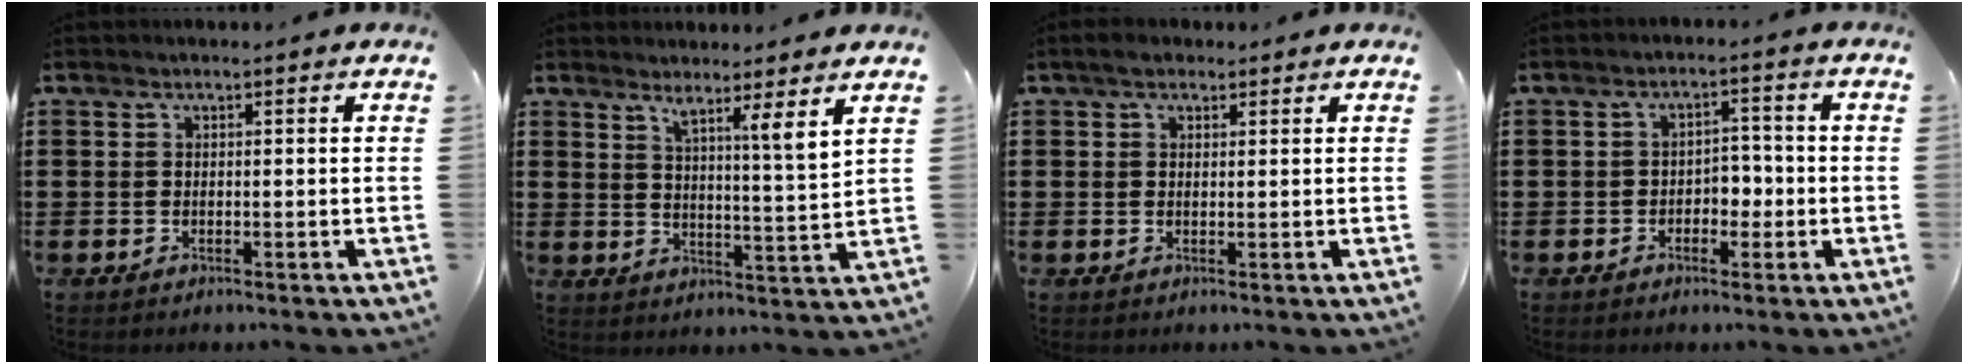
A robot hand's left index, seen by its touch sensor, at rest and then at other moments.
{"total": 5.4, "force": [4.2, -1.6, 3.0], "torque": [-0.055, -0.033, 0.064]}
{"total": 1.9, "force": [1.2, 1.1, 0.8], "torque": [-0.020, 0.008, 0.023]}
{"total": 3.3, "force": [-1.4, 2.3, 2.0], "torque": [-0.041, 0.007, -0.031]}